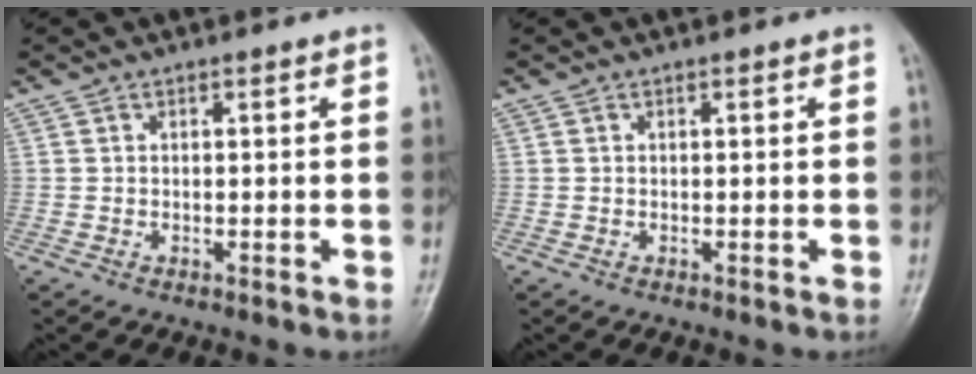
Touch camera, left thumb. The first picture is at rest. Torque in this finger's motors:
{"motor_torque": [0.00, 0.00, 0.01, -0.01, 0.00]}